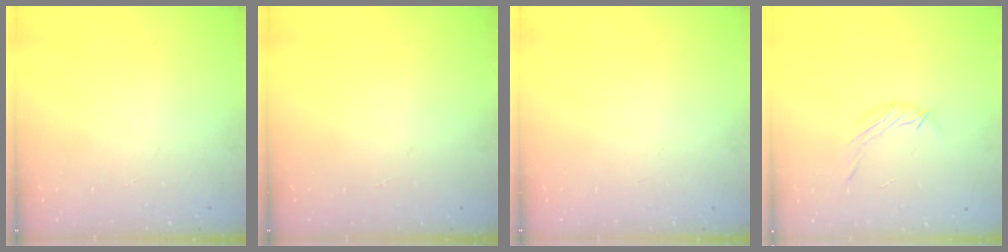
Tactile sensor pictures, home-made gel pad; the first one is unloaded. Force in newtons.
{"total": 0.0}
{"total": 0.0}
{"total": 6.1, "press": 5.9, "slide": 1.4}